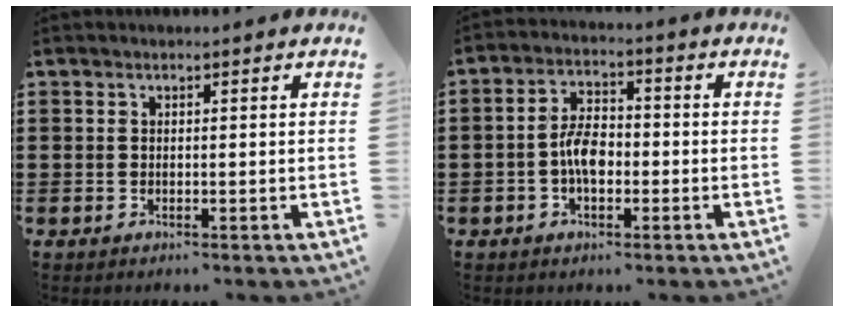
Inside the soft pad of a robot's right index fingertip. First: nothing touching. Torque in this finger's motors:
{"motor_torque": [1.69, 0.45, 0.52, 0.13]}